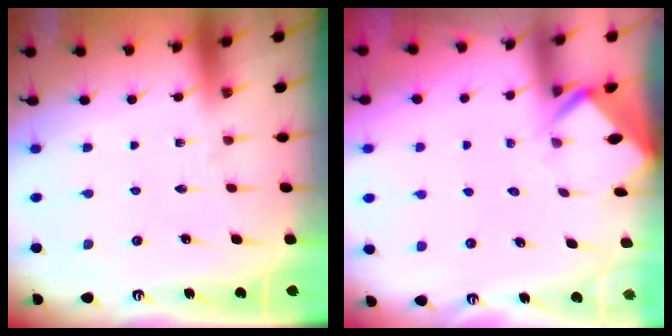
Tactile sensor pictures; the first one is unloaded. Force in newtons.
{"total": 2.8, "press": 2.8, "slide": 0.1}